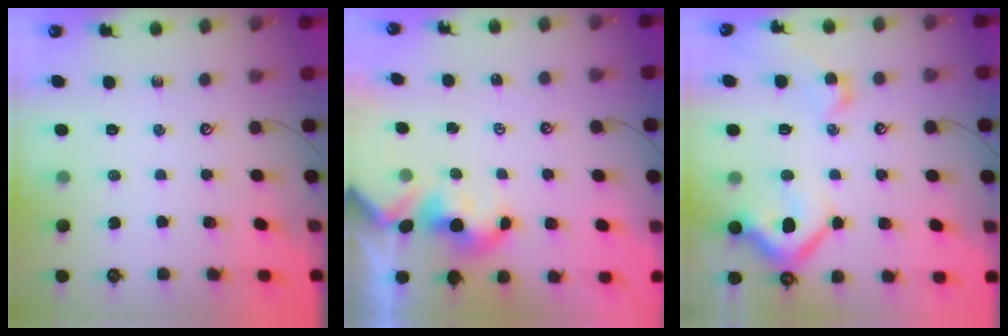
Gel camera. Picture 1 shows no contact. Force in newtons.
{"total": 1.6, "press": 1.5, "slide": 0.3}
{"total": 12.0, "press": 11.9, "slide": 1.0}